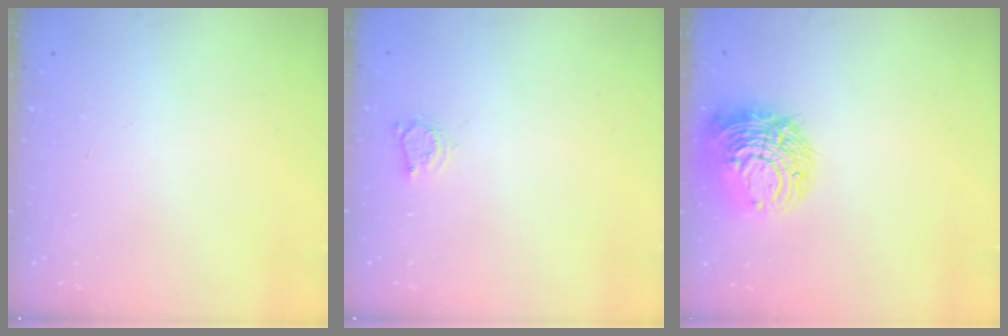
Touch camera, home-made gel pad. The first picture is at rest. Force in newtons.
{"total": 3.2, "press": 3.2, "slide": 0.5}
{"total": 13.0, "press": 12.9, "slide": 1.3}